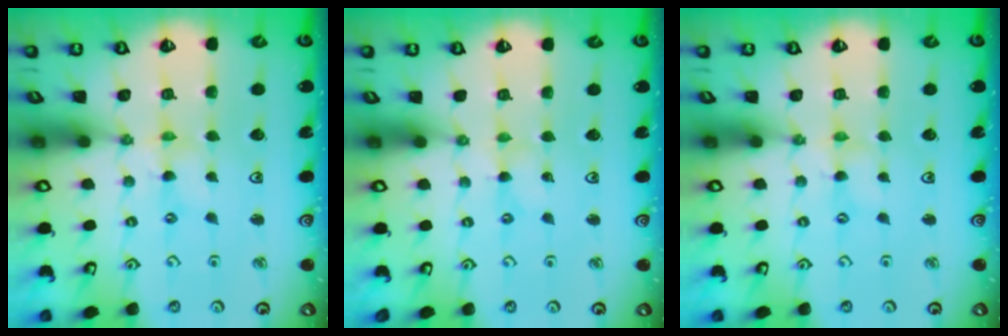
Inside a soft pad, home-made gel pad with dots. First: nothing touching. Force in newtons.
{"total": 0.0}
{"total": 1.2, "press": 1.1, "slide": 0.2}